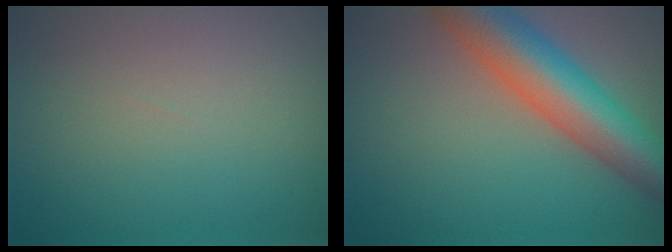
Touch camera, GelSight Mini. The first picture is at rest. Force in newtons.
{"total": 9.1, "press": 9.1, "slide": 0.4}